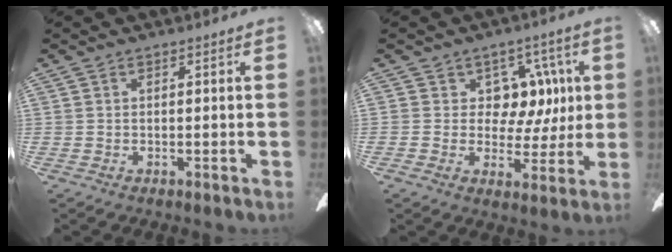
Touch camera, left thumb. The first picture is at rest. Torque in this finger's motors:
{"motor_torque": [0.06, 0.06, -0.06, -0.15, 0.02]}